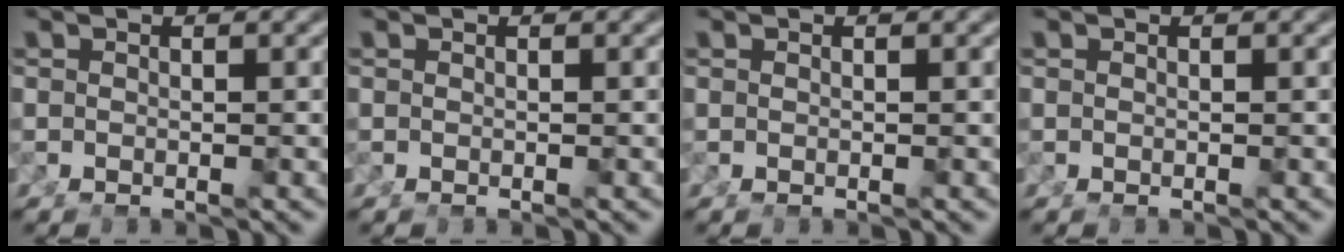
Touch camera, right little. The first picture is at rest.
{"total": 0.0}
{"total": 0.0}
{"total": 0.0}